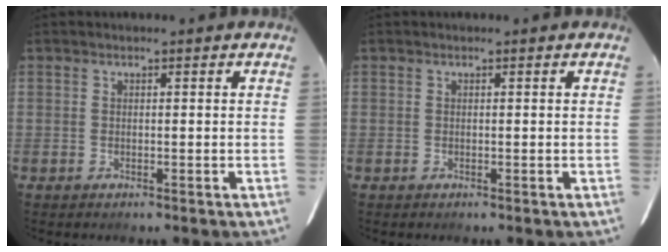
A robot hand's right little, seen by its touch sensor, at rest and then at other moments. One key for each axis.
{"total": 0.0}